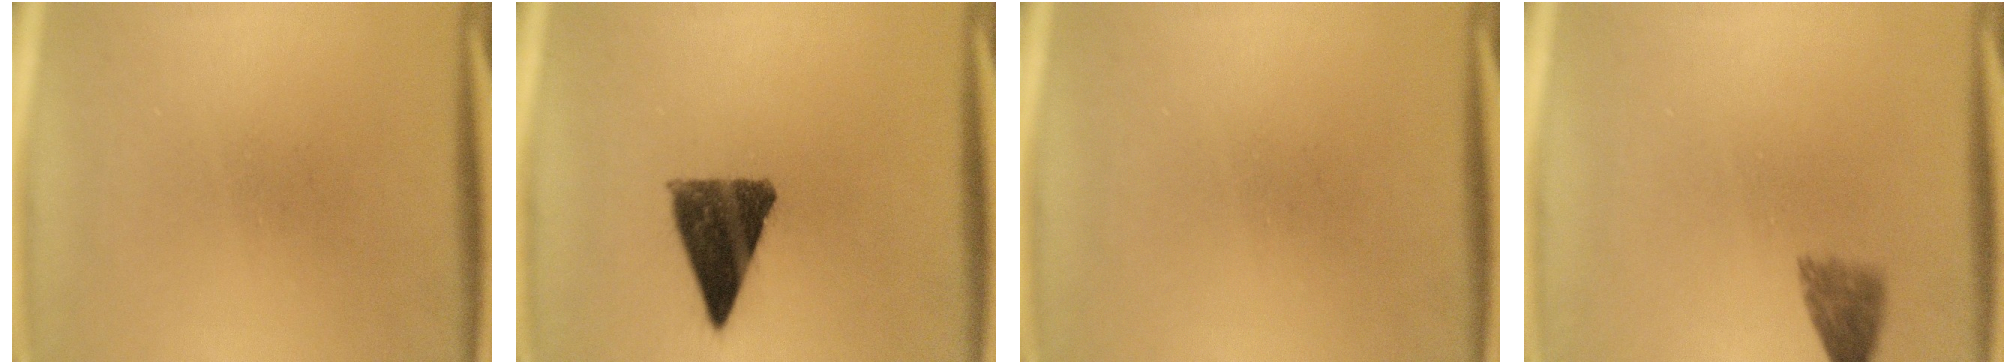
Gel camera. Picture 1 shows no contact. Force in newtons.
{"total": 10.7}
{"total": 0.0}
{"total": 3.0}